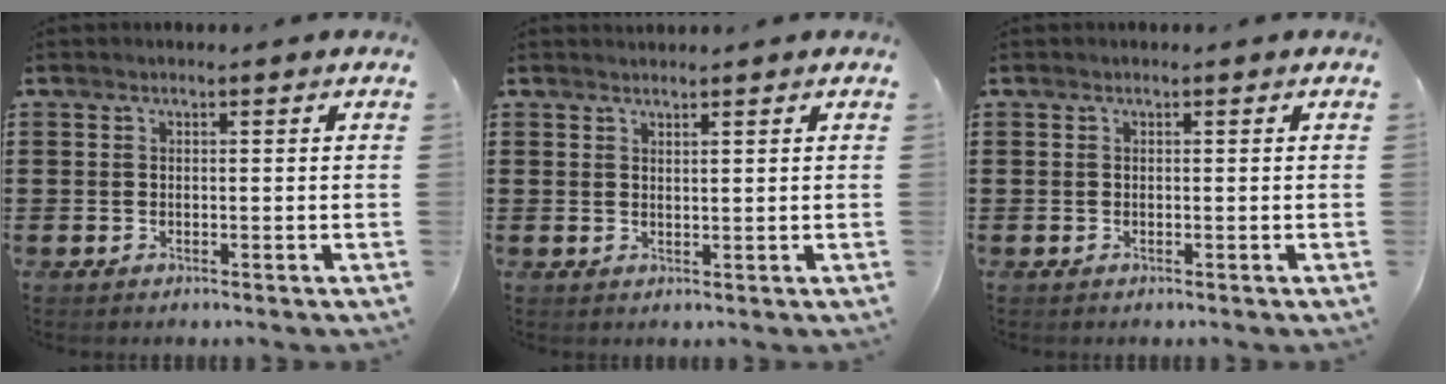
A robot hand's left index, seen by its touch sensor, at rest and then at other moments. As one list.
[{"total": 1.2, "force": [1.1, -0.1, 0.4], "torque": [-0.008, 0.000, 0.021]}, {"total": 0.0}]